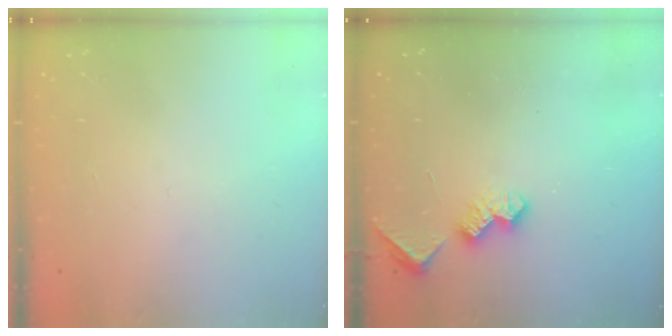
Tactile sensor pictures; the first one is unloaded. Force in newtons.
{"total": 5.3, "press": 5.2, "slide": 0.7}